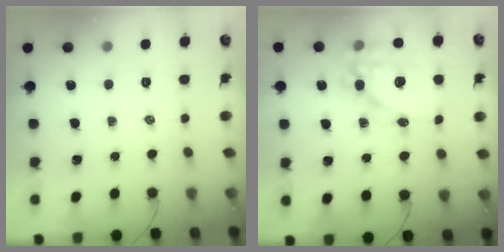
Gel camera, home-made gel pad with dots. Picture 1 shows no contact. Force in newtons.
{"total": 16.1, "press": 15.8, "slide": 3.4}